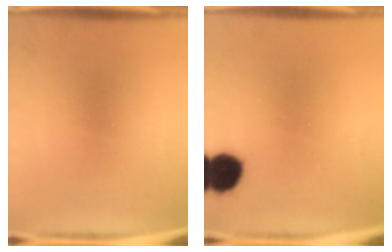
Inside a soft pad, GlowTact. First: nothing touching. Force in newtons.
{"total": 9.1}